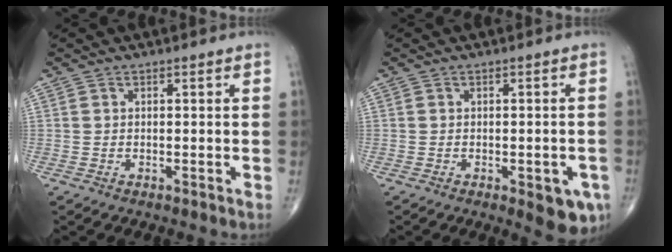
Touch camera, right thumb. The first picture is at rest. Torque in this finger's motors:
{"motor_torque": [1.01, 0.75, 0.03, -0.25, 0.17]}